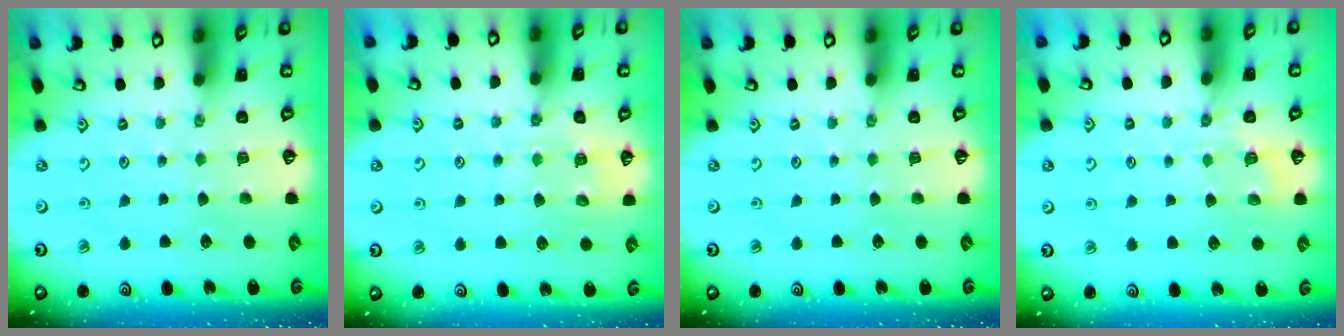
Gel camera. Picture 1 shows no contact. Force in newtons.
{"total": 7.8, "press": 7.8, "slide": 0.7}
{"total": 0.0}
{"total": 5.0, "press": 4.7, "slide": 1.5}